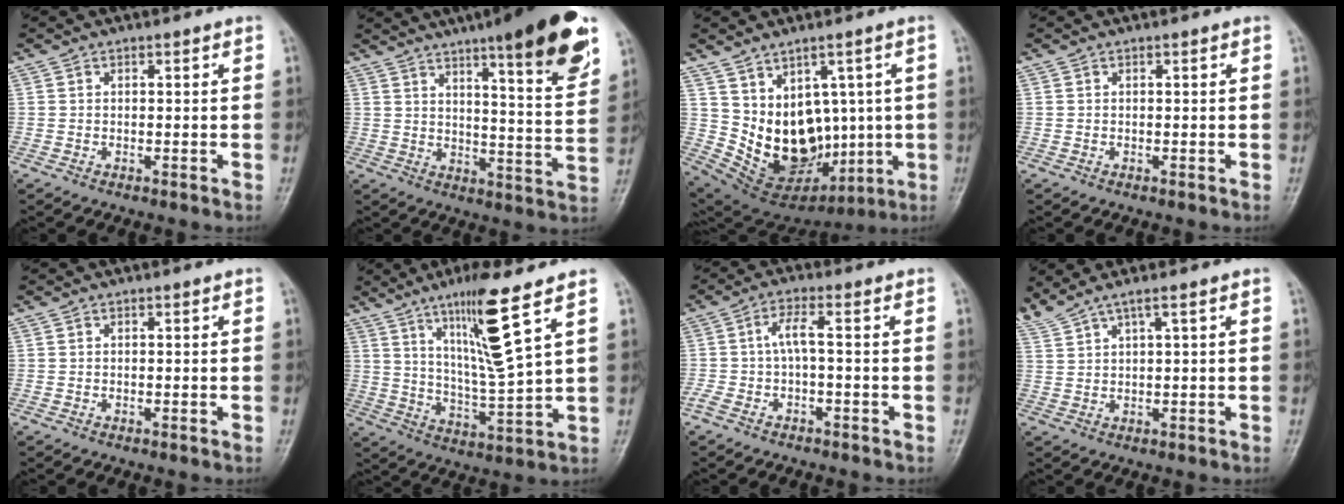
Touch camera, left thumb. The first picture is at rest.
{"total": 18.6, "force": [11.5, 3.1, 14.3], "torque": [-0.177, -0.055, 0.161]}
{"total": 15.2, "force": [0.9, 11.2, 10.2], "torque": [-0.124, -0.009, 0.059]}
{"total": 0.0}
{"total": 0.0}
{"total": 13.6, "force": [7.2, 0.3, 11.5], "torque": [-0.209, -0.052, 0.140]}
{"total": 4.5, "force": [-1.0, 0.6, 4.3], "torque": [-0.111, 0.021, -0.020]}
{"total": 4.5, "force": [3.5, -0.4, 2.8], "torque": [-0.078, 0.008, 0.082]}